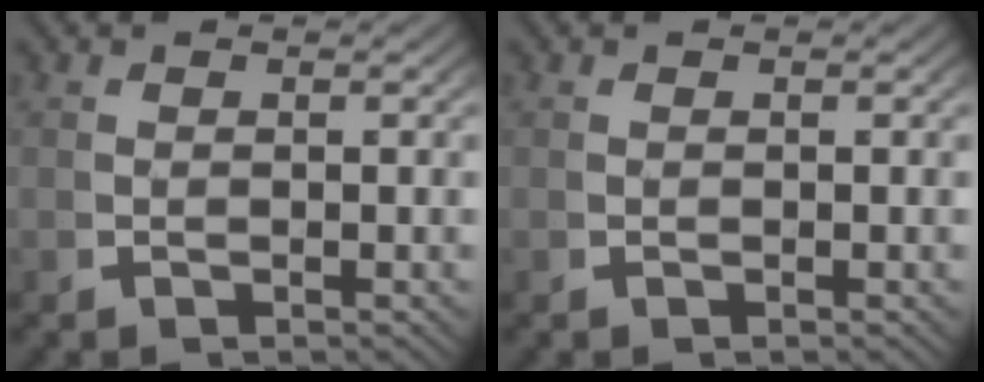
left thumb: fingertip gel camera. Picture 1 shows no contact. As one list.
[{"total": 0.0}]